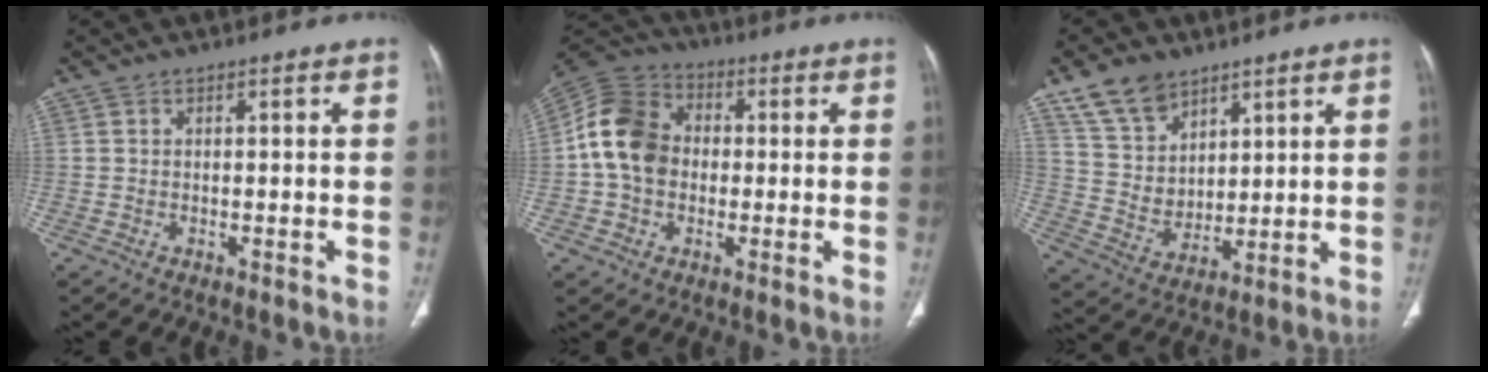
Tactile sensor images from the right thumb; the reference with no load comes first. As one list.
[{"total": 12.3, "force": [-0.1, 9.9, 7.3], "torque": [-0.123, 0.034, -0.013]}, {"total": 11.0, "force": [7.4, 7.0, 4.3], "torque": [-0.056, -0.038, 0.150]}]